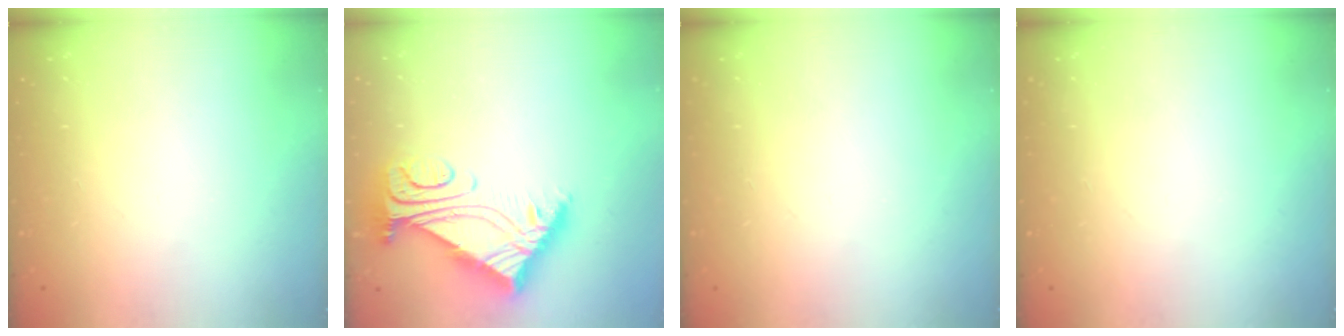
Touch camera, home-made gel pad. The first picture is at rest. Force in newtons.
{"total": 8.2, "press": 8.2, "slide": 0.8}
{"total": 0.0}
{"total": 0.0}